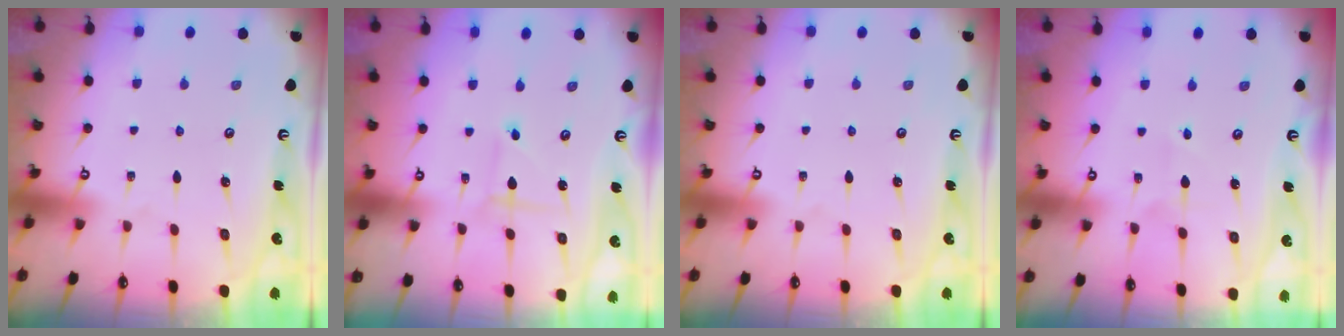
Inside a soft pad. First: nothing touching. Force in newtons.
{"total": 1.4, "press": 1.3, "slide": 0.1}
{"total": 0.0}
{"total": 2.6, "press": 2.6, "slide": 0.3}